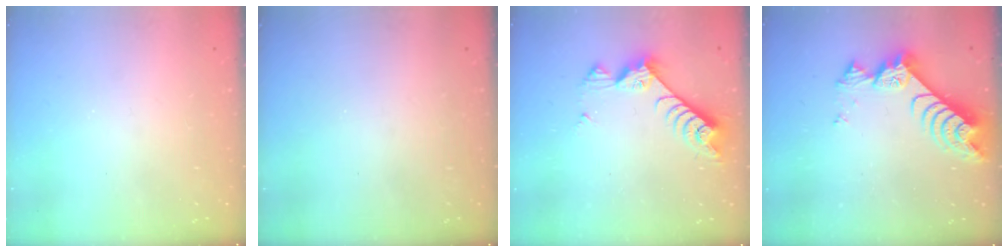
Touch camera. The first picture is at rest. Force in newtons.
{"total": 0.0}
{"total": 7.7, "press": 7.6, "slide": 1.2}
{"total": 8.3, "press": 8.2, "slide": 1.0}